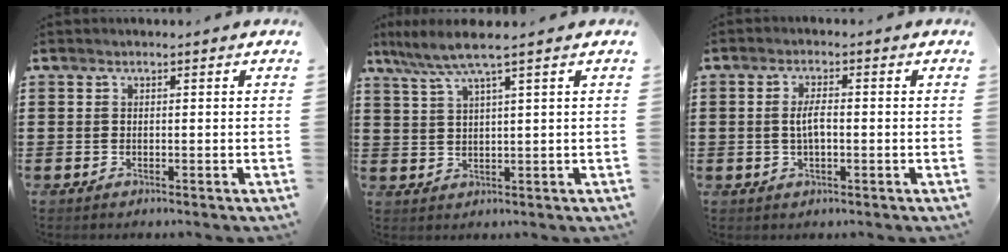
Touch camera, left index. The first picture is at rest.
{"total": 5.0, "force": [3.3, -0.2, 3.7], "torque": [-0.083, -0.006, 0.055]}
{"total": 3.2, "force": [-0.1, 1.0, 3.0], "torque": [-0.063, -0.002, -0.005]}